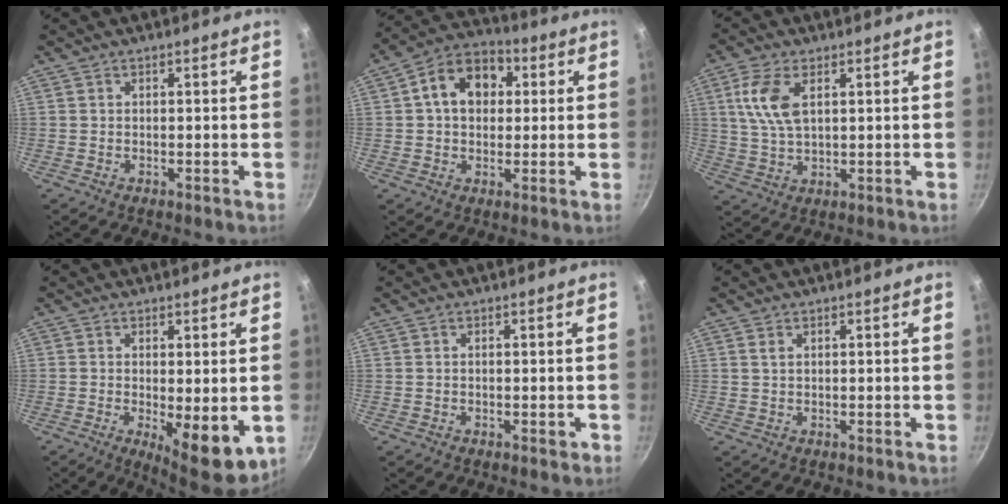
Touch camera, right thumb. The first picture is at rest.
{"total": 11.9, "force": [2.5, 8.9, 7.6], "torque": [-0.089, 0.021, 0.022]}
{"total": 8.6, "force": [2.6, 4.4, 6.9], "torque": [-0.139, -0.003, 0.054]}
{"total": 9.4, "force": [-1.5, 3.2, 8.7], "torque": [-0.103, -0.009, -0.007]}
{"total": 0.9, "force": [-0.4, 0.5, 0.7], "torque": [-0.008, 0.004, -0.005]}
{"total": 1.0, "force": [0.5, 0.6, 0.7], "torque": [-0.013, 0.001, 0.010]}